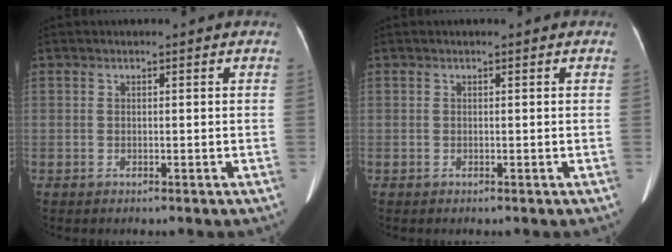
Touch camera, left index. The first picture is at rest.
{"total": 0.0}